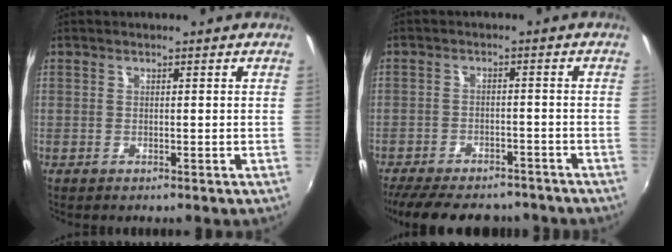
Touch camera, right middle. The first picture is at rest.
{"total": 16.5, "force": [-13.6, 6.2, 7.1], "torque": [-0.160, -0.016, -0.192]}